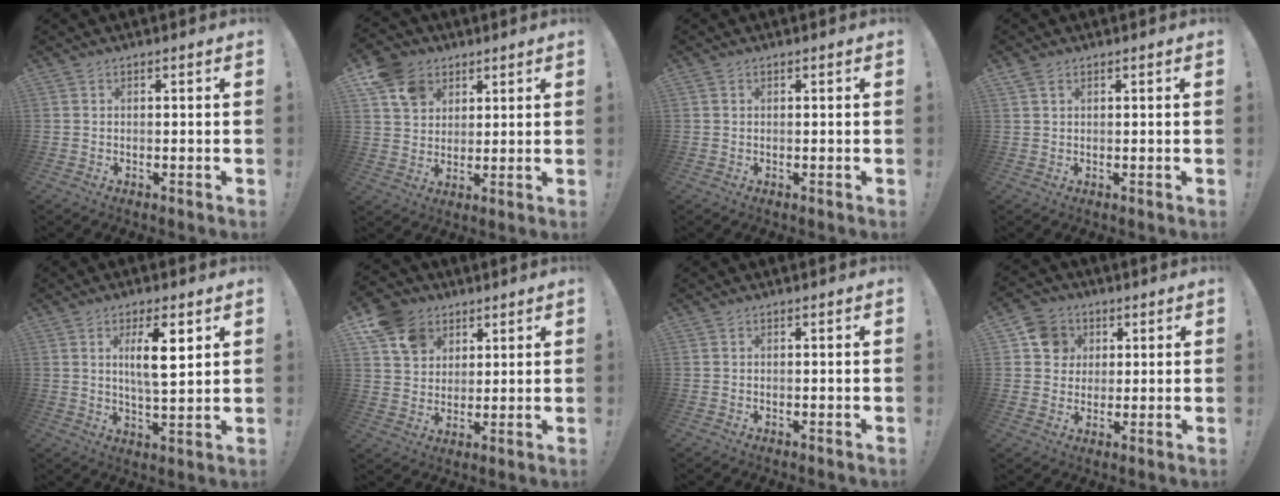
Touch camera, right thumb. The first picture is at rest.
{"total": 10.3, "force": [5.5, 7.9, 3.7], "torque": [-0.060, -0.022, 0.109]}
{"total": 0.0}
{"total": 1.7, "force": [1.1, 1.0, 1.0], "torque": [-0.016, -0.001, 0.019]}
{"total": 9.4, "force": [3.3, 2.2, 8.5], "torque": [-0.140, -0.005, 0.052]}
{"total": 11.4, "force": [5.8, 9.0, 4.1], "torque": [-0.063, -0.029, 0.116]}
{"total": 0.0}
{"total": 9.4, "force": [3.0, 8.5, 2.4], "torque": [-0.030, -0.010, 0.063]}